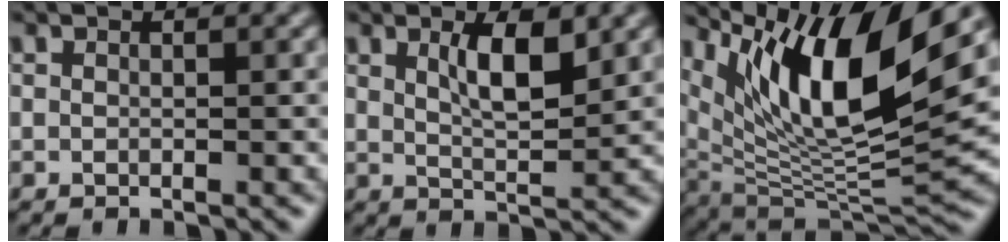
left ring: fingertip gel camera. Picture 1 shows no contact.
{"total": 4.1, "force": [1.7, 1.1, 3.5], "torque": [-0.063, -0.001, 0.030]}
{"total": 12.5, "force": [6.6, 3.6, 9.9], "torque": [-0.171, -0.003, 0.126]}